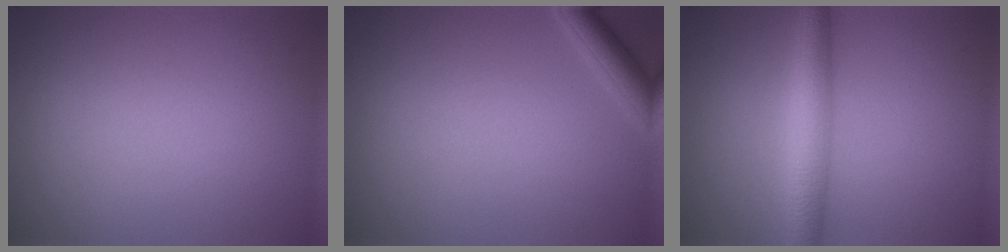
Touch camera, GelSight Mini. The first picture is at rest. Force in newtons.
{"total": 2.4, "press": 2.4, "slide": 0.2}
{"total": 4.3, "press": 4.3, "slide": 0.0}